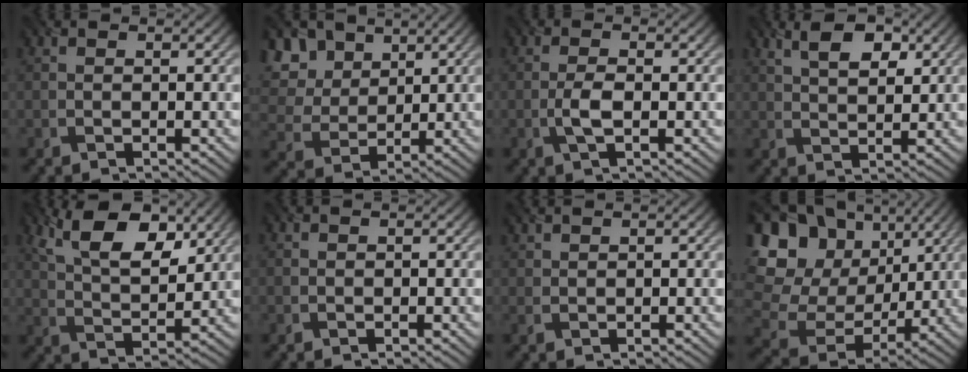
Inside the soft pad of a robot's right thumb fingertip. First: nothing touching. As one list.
[{"total": 9.4, "force": [5.4, 6.2, 4.4], "torque": [-0.160, 0.006, 0.108]}, {"total": 2.7, "force": [-0.7, 0.8, 2.5], "torque": [-0.055, 0.001, -0.018]}, {"total": 5.2, "force": [2.8, 2.4, 3.7], "torque": [-0.068, 0.002, 0.052]}, {"total": 10.6, "force": [5.9, 4.6, 7.6], "torque": [-0.150, 0.003, 0.110]}, {"total": 0.0}, {"total": 1.1, "force": [1.0, 0.2, 0.4], "torque": [-0.016, 0.006, 0.028]}, {"total": 21.7, "force": [7.1, 17.8, 10.1], "torque": [-0.297, 0.041, 0.143]}]